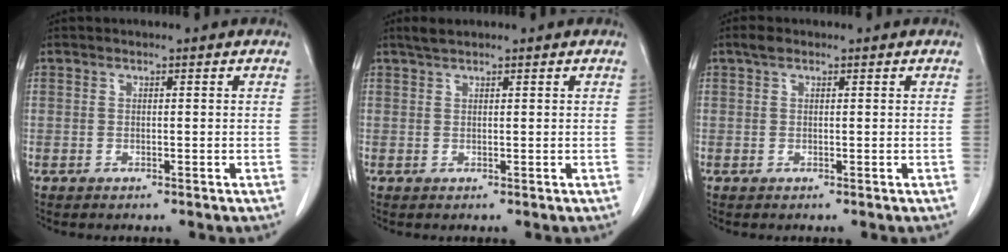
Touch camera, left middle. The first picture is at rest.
{"total": 1.5, "force": [1.4, 0.2, 0.7], "torque": [-0.019, 0.008, 0.029]}
{"total": 1.2, "force": [0.9, 0.6, 0.7], "torque": [-0.016, 0.012, 0.015]}